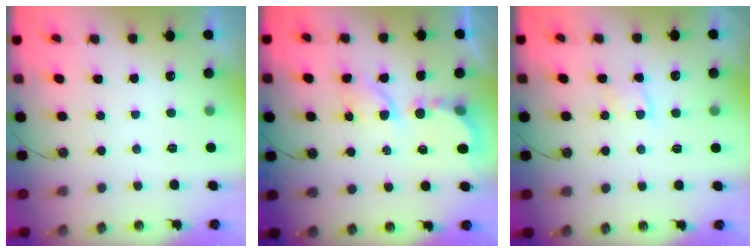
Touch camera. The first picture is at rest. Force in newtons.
{"total": 6.3, "press": 6.2, "slide": 0.6}
{"total": 4.3, "press": 4.2, "slide": 0.5}